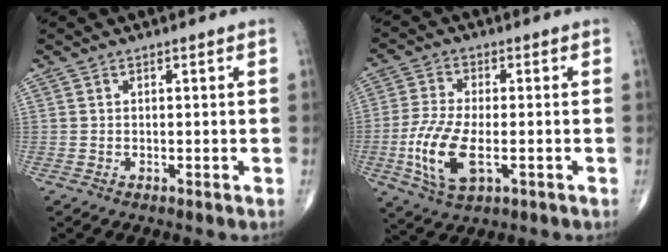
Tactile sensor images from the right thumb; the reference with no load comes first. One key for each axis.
{"total": 11.2, "fx": -2.7, "fy": 5.1, "fz": 9.6, "tx": -0.209, "ty": -0.003, "tz": -0.049}